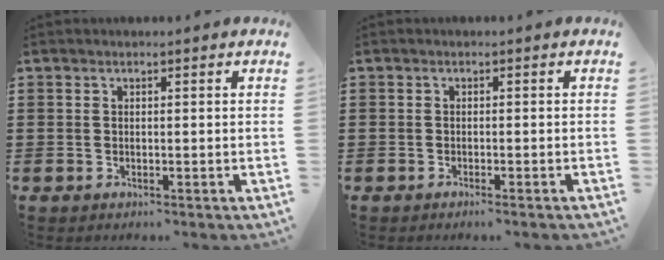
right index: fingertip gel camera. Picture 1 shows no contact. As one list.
[{"total": 0.8, "force": [-0.7, -0.2, 0.4], "torque": [-0.007, -0.003, -0.013]}]